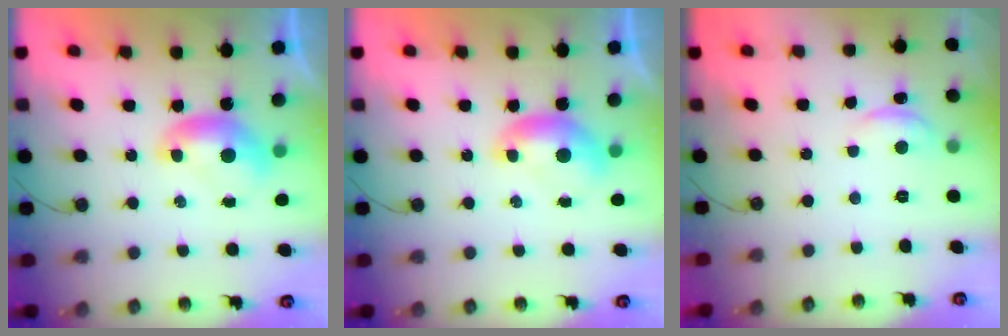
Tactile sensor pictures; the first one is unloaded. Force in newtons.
{"total": 0.0}
{"total": 0.0}